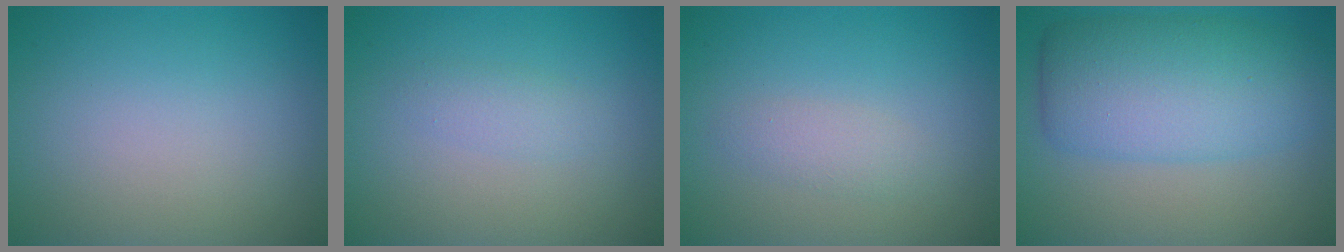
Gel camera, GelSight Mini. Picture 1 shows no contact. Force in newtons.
{"total": 1.3, "press": 1.3, "slide": 0.1}
{"total": 1.4, "press": 1.4, "slide": 0.1}
{"total": 7.9, "press": 7.9, "slide": 0.1}